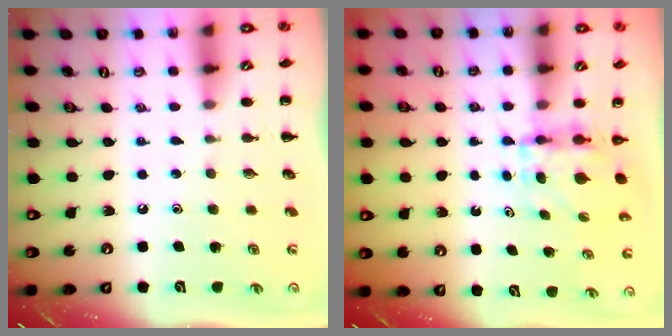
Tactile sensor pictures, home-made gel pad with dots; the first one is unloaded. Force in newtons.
{"total": 3.9, "press": 3.9, "slide": 0.3}